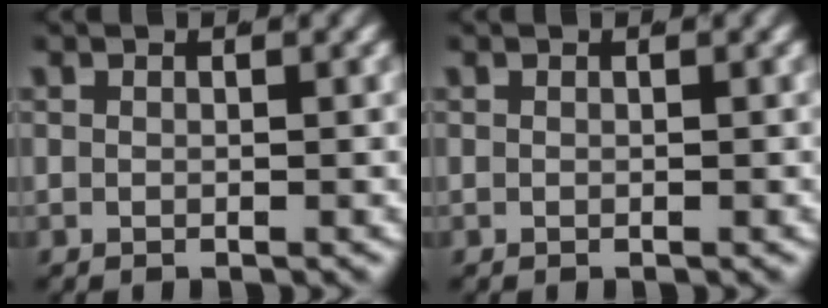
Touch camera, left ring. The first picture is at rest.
{"total": 0.0}